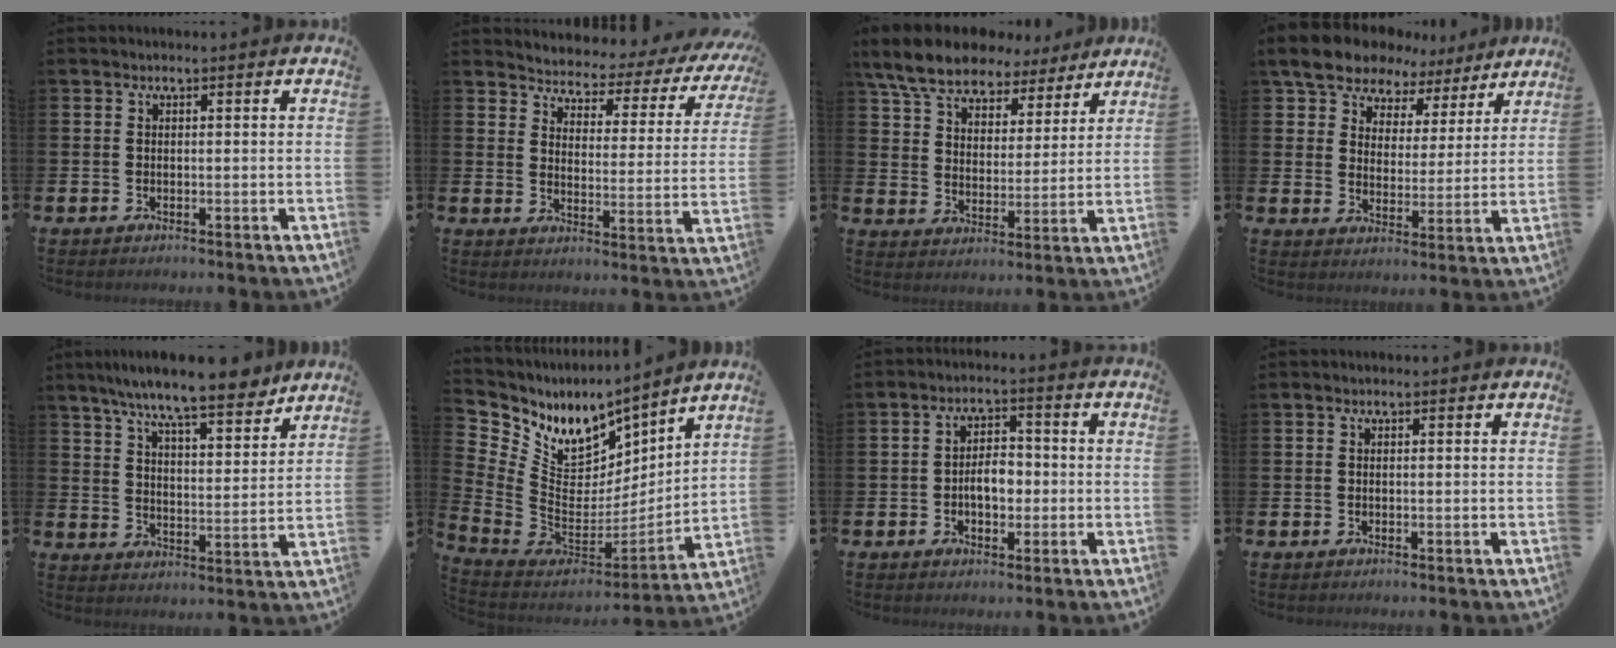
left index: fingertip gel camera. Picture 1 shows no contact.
{"total": 3.1, "force": [2.8, 1.3, 0.4], "torque": [-0.033, -0.034, 0.037]}
{"total": 8.8, "force": [7.8, 3.4, 2.4], "torque": [-0.084, -0.038, 0.143]}
{"total": 9.0, "force": [8.0, 3.9, 1.3], "torque": [-0.063, -0.044, 0.144]}
{"total": 9.9, "force": [8.8, 0.9, 4.3], "torque": [-0.100, -0.046, 0.155]}
{"total": 9.0, "force": [7.0, 5.0, 2.9], "torque": [-0.116, -0.057, 0.130]}
{"total": 4.0, "force": [-0.8, 2.5, 3.0], "torque": [-0.043, 0.002, -0.022]}
{"total": 0.0}